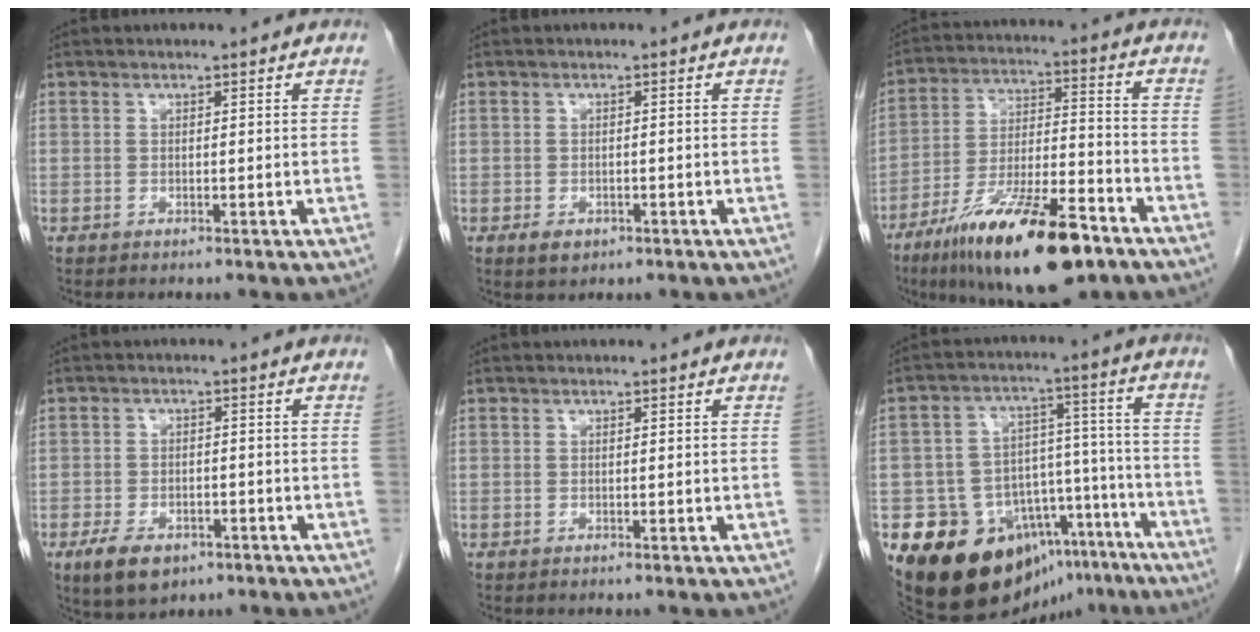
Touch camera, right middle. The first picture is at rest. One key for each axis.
{"total": 2.2, "fx": -1.1, "fy": 1.4, "fz": 1.3, "tx": -0.022, "ty": 0.001, "tz": -0.009}
{"total": 19.4, "fx": -12.3, "fy": 4.2, "fz": 14.4, "tx": -0.241, "ty": -0.019, "tz": -0.212}
{"total": 6.6, "fx": -3.9, "fy": 3.6, "fz": 4.0, "tx": -0.076, "ty": -0.004, "tz": -0.059}
{"total": 0.0}
{"total": 21.9, "fx": -15.6, "fy": 12.1, "fz": 9.5, "tx": -0.123, "ty": 0.057, "tz": -0.218}